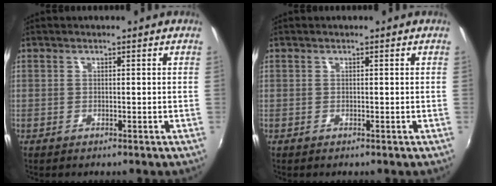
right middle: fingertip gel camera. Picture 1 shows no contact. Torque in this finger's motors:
{"motor_torque": [0.18, -0.10, 0.04, 0.01]}